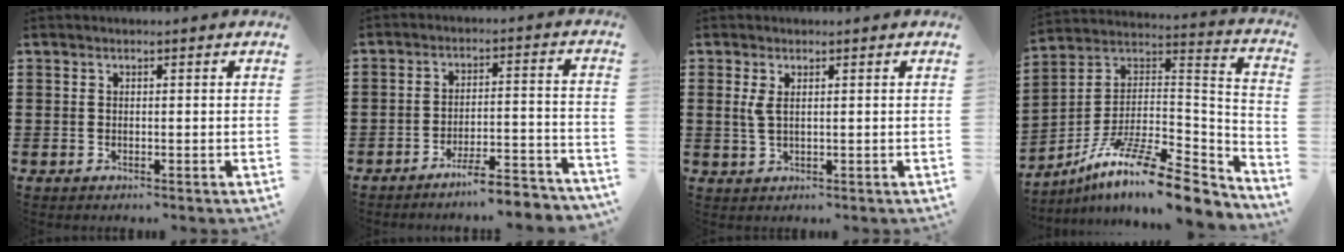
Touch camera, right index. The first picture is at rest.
{"total": 5.9, "force": [-5.4, 0.0, 2.5], "torque": [-0.040, -0.004, -0.101]}
{"total": 2.5, "force": [0.9, 0.9, 2.2], "torque": [-0.047, 0.006, 0.015]}
{"total": 14.3, "force": [-10.3, 3.0, 9.4], "torque": [-0.164, 0.020, -0.185]}